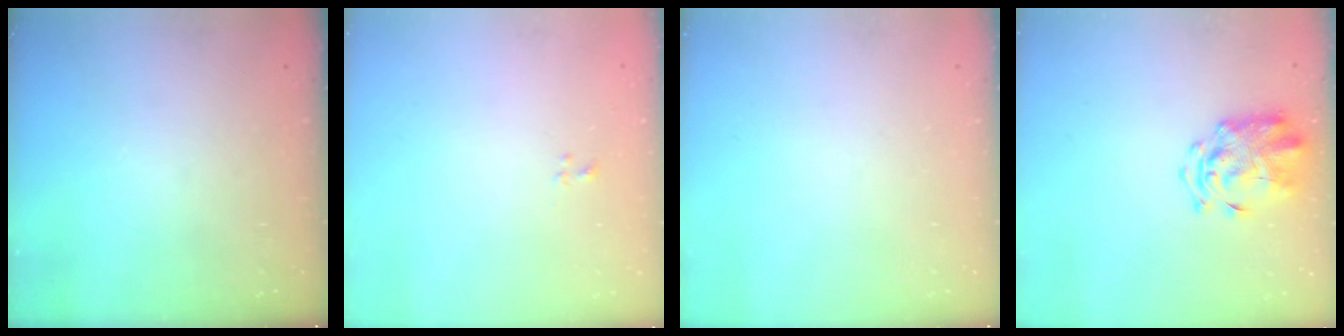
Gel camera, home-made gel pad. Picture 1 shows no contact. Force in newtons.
{"total": 1.1, "press": 0.9, "slide": 0.6}
{"total": 0.0}
{"total": 3.1, "press": 2.9, "slide": 1.0}